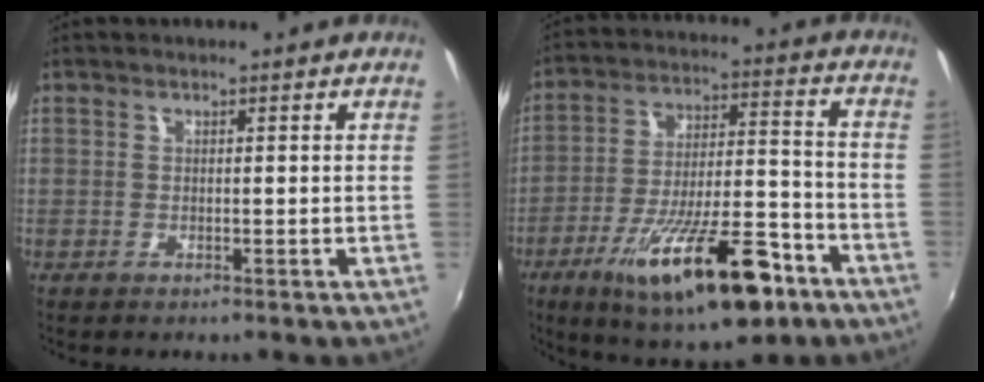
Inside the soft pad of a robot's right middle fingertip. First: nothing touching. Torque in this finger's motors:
{"motor_torque": [1.79, -0.35, 1.06, 0.21]}